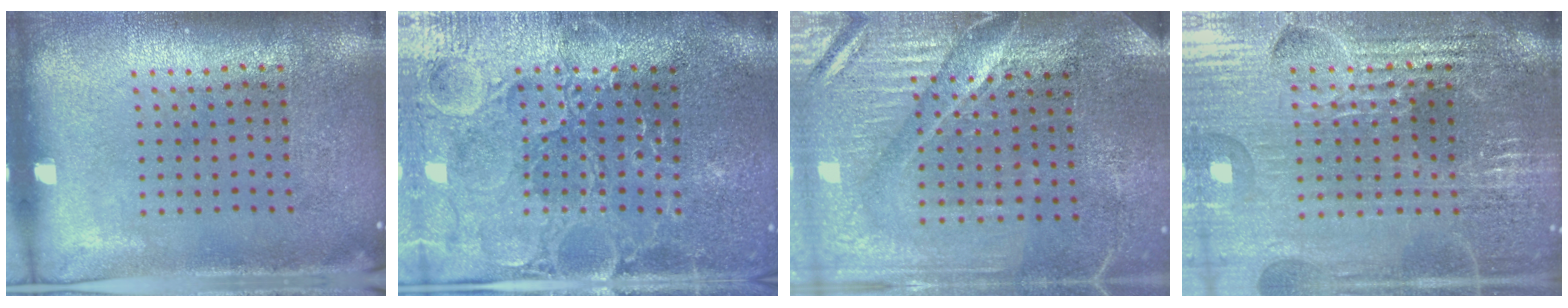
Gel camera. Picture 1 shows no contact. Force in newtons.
{"total": 3.6, "press": 3.5, "slide": 1.0}
{"total": 4.0, "press": 3.7, "slide": 1.6}
{"total": 4.4, "press": 4.2, "slide": 1.2}